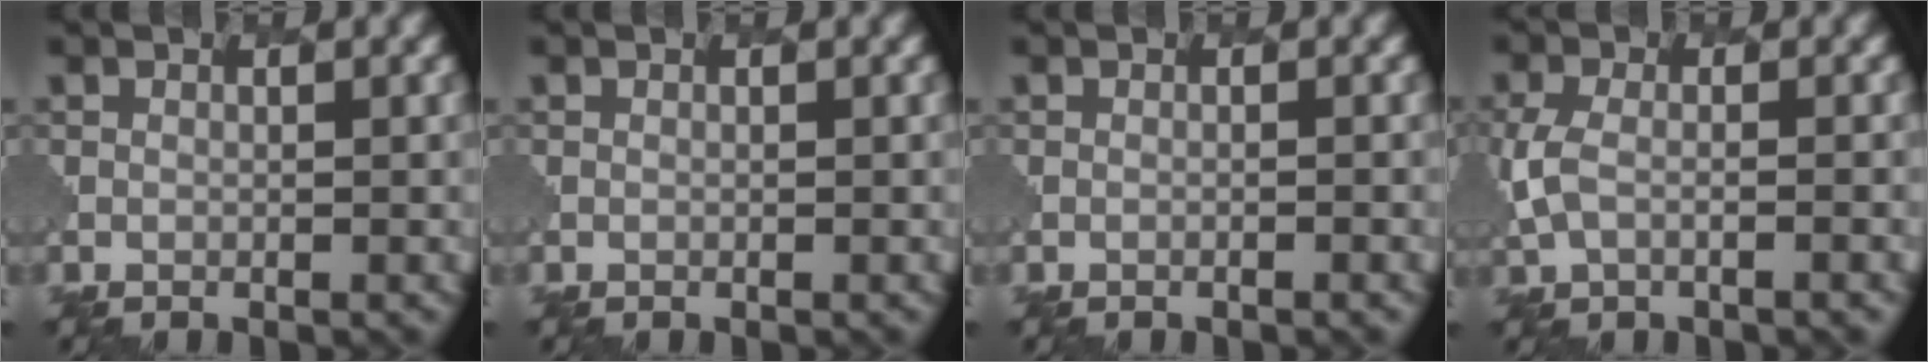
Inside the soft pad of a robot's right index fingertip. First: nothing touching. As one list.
[{"total": 0.0}, {"total": 0.0}, {"total": 2.6, "force": [-0.4, 1.1, 2.4], "torque": [-0.065, -0.002, -0.016]}]